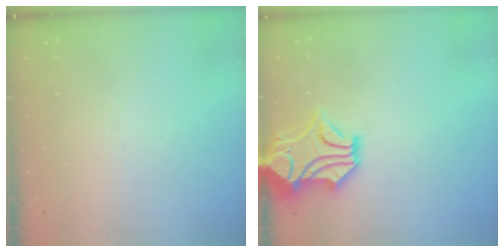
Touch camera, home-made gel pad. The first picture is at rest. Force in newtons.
{"total": 5.1, "press": 4.8, "slide": 1.8}